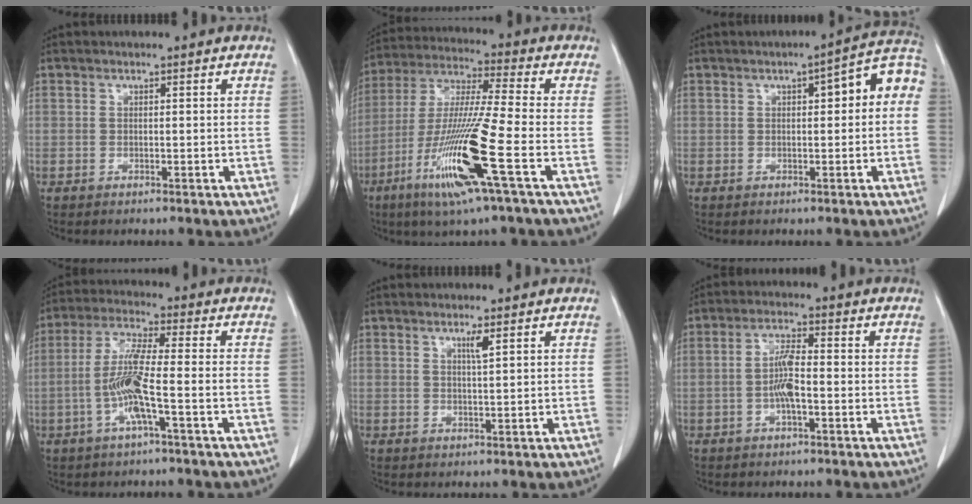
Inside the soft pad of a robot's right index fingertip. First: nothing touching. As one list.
[{"total": 16.4, "force": [-6.7, -0.7, 14.9], "torque": [-0.311, -0.027, -0.130]}, {"total": 7.4, "force": [1.1, 1.9, 7.1], "torque": [-0.086, 0.036, 0.006]}, {"total": 8.4, "force": [-2.4, -0.1, 8.1], "torque": [-0.169, 0.003, -0.050]}, {"total": 1.8, "force": [0.9, -0.2, 1.5], "torque": [-0.028, -0.004, 0.017]}, {"total": 4.7, "force": [-1.1, 0.9, 4.5], "torque": [-0.094, 0.007, -0.023]}]